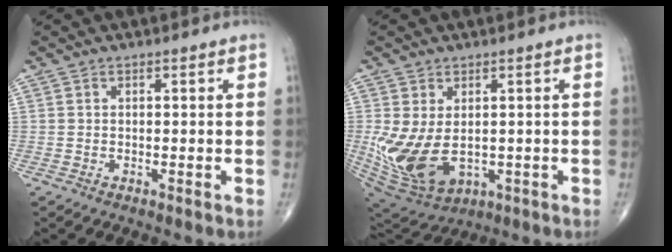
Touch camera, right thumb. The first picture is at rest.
{"total": 13.4, "force": [-1.0, 8.5, 10.3], "torque": [-0.209, -0.014, 0.012]}